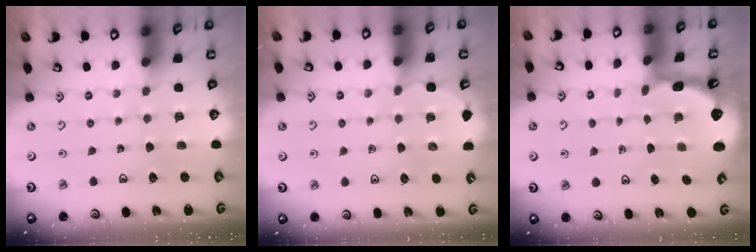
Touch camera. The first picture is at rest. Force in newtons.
{"total": 4.9, "press": 4.6, "slide": 1.6}
{"total": 1.3, "press": 1.2, "slide": 0.1}